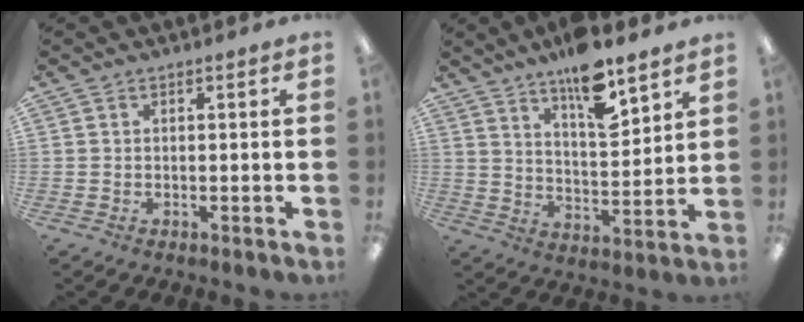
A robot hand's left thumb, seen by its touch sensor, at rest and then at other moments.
{"total": 13.2, "force": [10.2, 3.9, 7.4], "torque": [-0.115, -0.062, 0.175]}